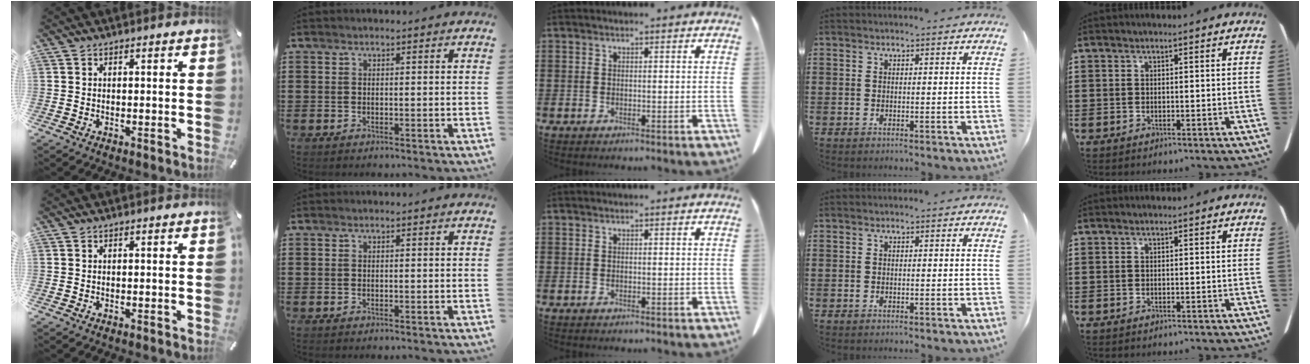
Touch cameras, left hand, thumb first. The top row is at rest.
{}